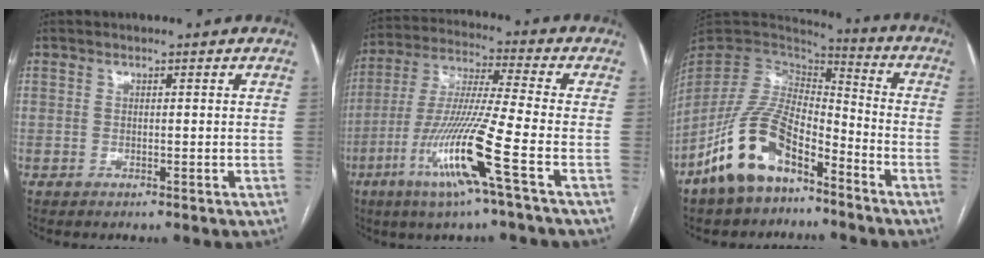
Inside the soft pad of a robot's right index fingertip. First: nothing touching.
{"total": 14.6, "force": [-6.2, -1.3, 13.1], "torque": [-0.268, -0.020, -0.122]}
{"total": 14.6, "force": [-9.0, 6.1, 9.6], "torque": [-0.204, 0.009, -0.171]}